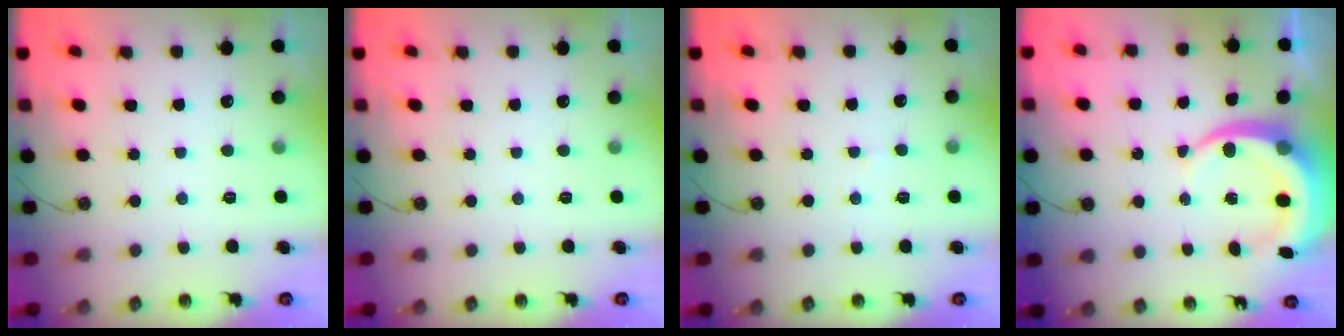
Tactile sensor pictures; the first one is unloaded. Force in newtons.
{"total": 0.0}
{"total": 5.9, "press": 5.8, "slide": 0.6}
{"total": 9.4, "press": 9.3, "slide": 1.3}